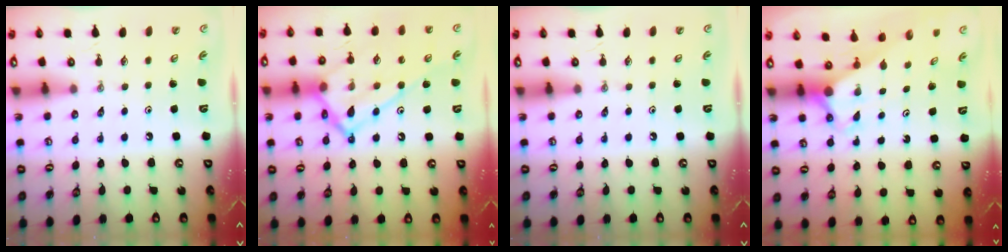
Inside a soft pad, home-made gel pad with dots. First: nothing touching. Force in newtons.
{"total": 19.9, "press": 19.9, "slide": 1.2}
{"total": 0.0}
{"total": 2.8, "press": 2.8, "slide": 0.0}